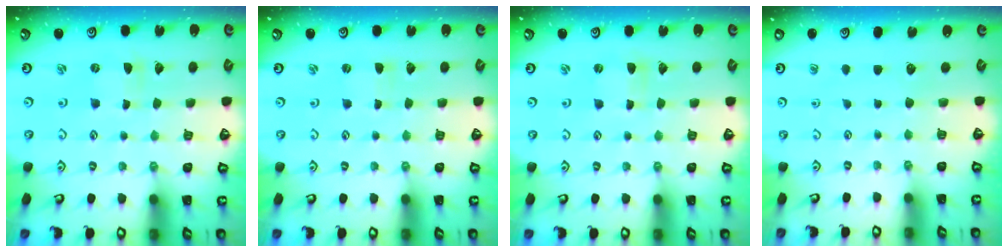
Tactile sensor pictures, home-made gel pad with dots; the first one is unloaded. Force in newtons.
{"total": 0.0}
{"total": 0.0}
{"total": 0.0}